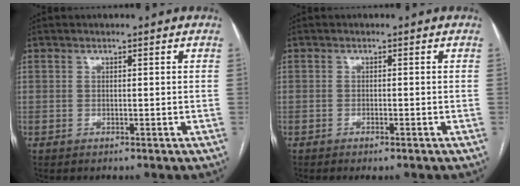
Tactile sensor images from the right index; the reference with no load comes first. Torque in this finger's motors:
{"motor_torque": [0.27, -0.04, 0.07, 0.01]}